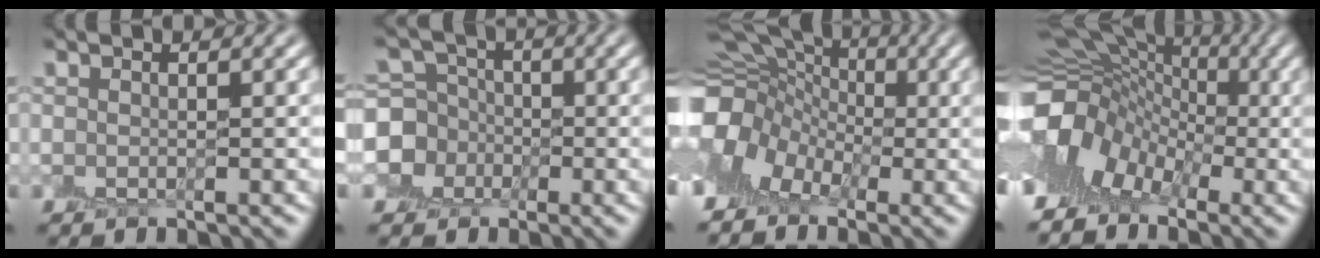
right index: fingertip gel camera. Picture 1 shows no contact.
{"total": 5.9, "force": [-0.8, 5.4, 2.3], "torque": [-0.042, 0.002, -0.045]}
{"total": 12.3, "force": [-0.1, 9.4, 8.0], "torque": [-0.156, 0.002, -0.007]}
{"total": 10.3, "force": [-2.4, 8.1, 5.8], "torque": [-0.098, 0.003, -0.052]}